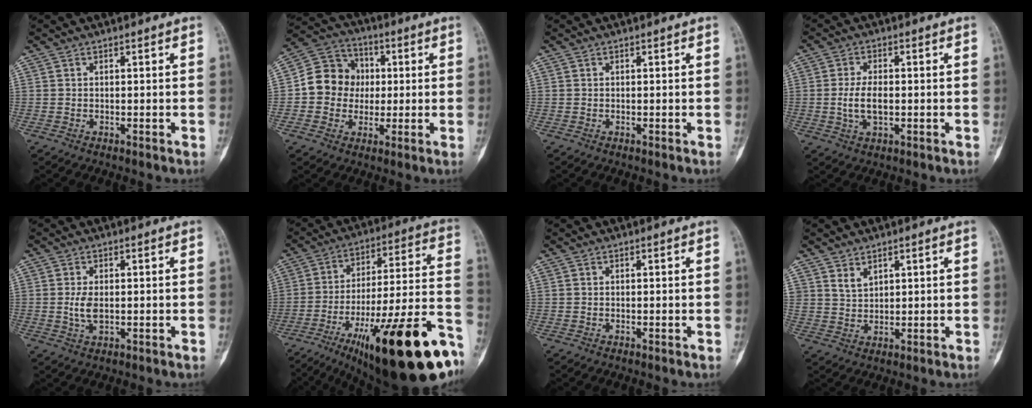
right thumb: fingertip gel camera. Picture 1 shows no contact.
{"total": 11.3, "force": [0.2, 10.3, 4.6], "torque": [-0.045, 0.025, -0.006]}
{"total": 0.0}
{"total": 5.6, "force": [-0.6, 2.9, 4.8], "torque": [-0.087, 0.001, -0.012]}
{"total": 3.4, "force": [-0.1, 1.8, 3.0], "torque": [-0.062, -0.007, 0.000]}
{"total": 32.6, "force": [-17.1, 7.9, 26.6], "torque": [-0.326, 0.055, -0.260]}
{"total": 0.0}
{"total": 2.7, "force": [1.9, 1.6, 1.0], "torque": [-0.009, -0.020, 0.043]}